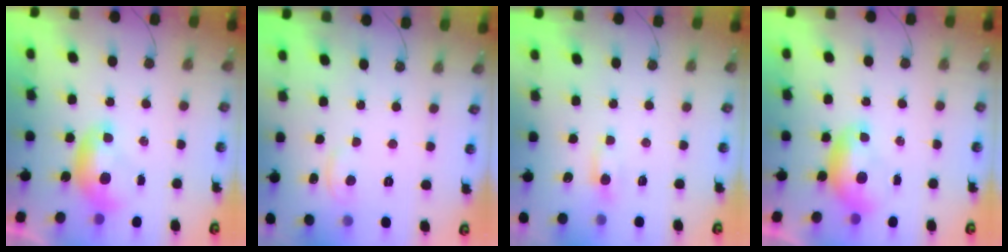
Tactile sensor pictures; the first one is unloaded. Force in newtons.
{"total": 3.0, "press": 2.9, "slide": 0.4}
{"total": 0.6, "press": 0.4, "slide": 0.5}
{"total": 0.0}